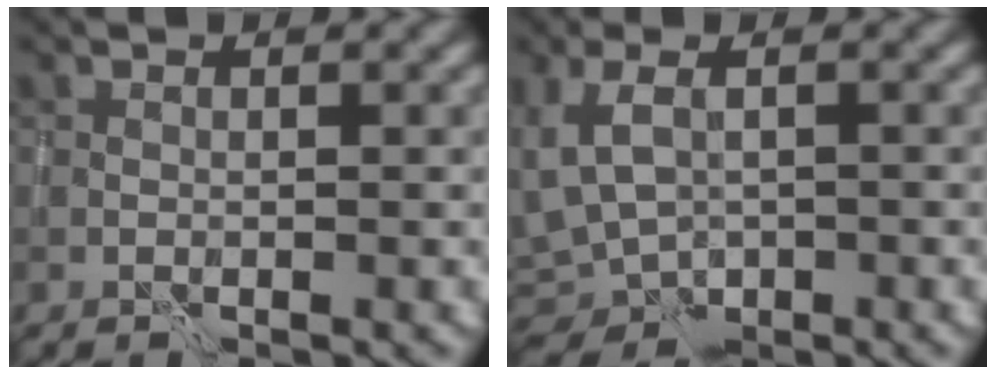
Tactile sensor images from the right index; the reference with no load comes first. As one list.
[{"total": 5.5, "force": [-1.2, 3.9, 3.8], "torque": [-0.073, -0.011, -0.007]}]